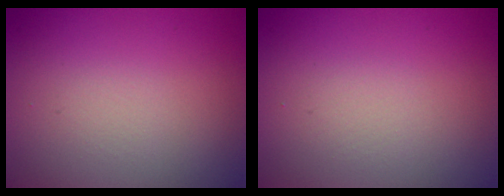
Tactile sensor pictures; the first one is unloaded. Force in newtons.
{"total": 1.1, "press": 1.1, "slide": 0.0}